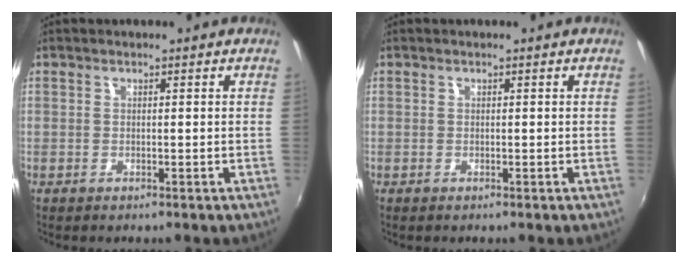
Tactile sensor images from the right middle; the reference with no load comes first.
{"total": 0.0}